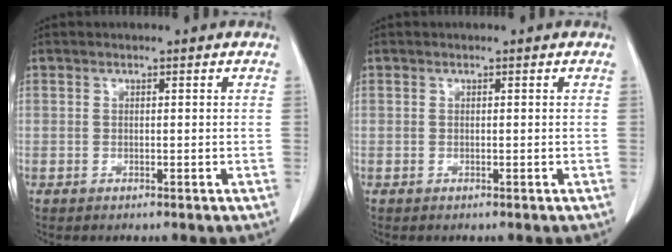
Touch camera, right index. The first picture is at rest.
{"total": 0.0}